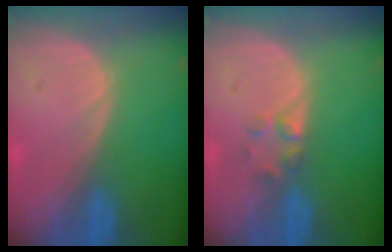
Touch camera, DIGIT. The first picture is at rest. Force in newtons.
{"total": 2.0, "press": 2.0, "slide": 0.2}